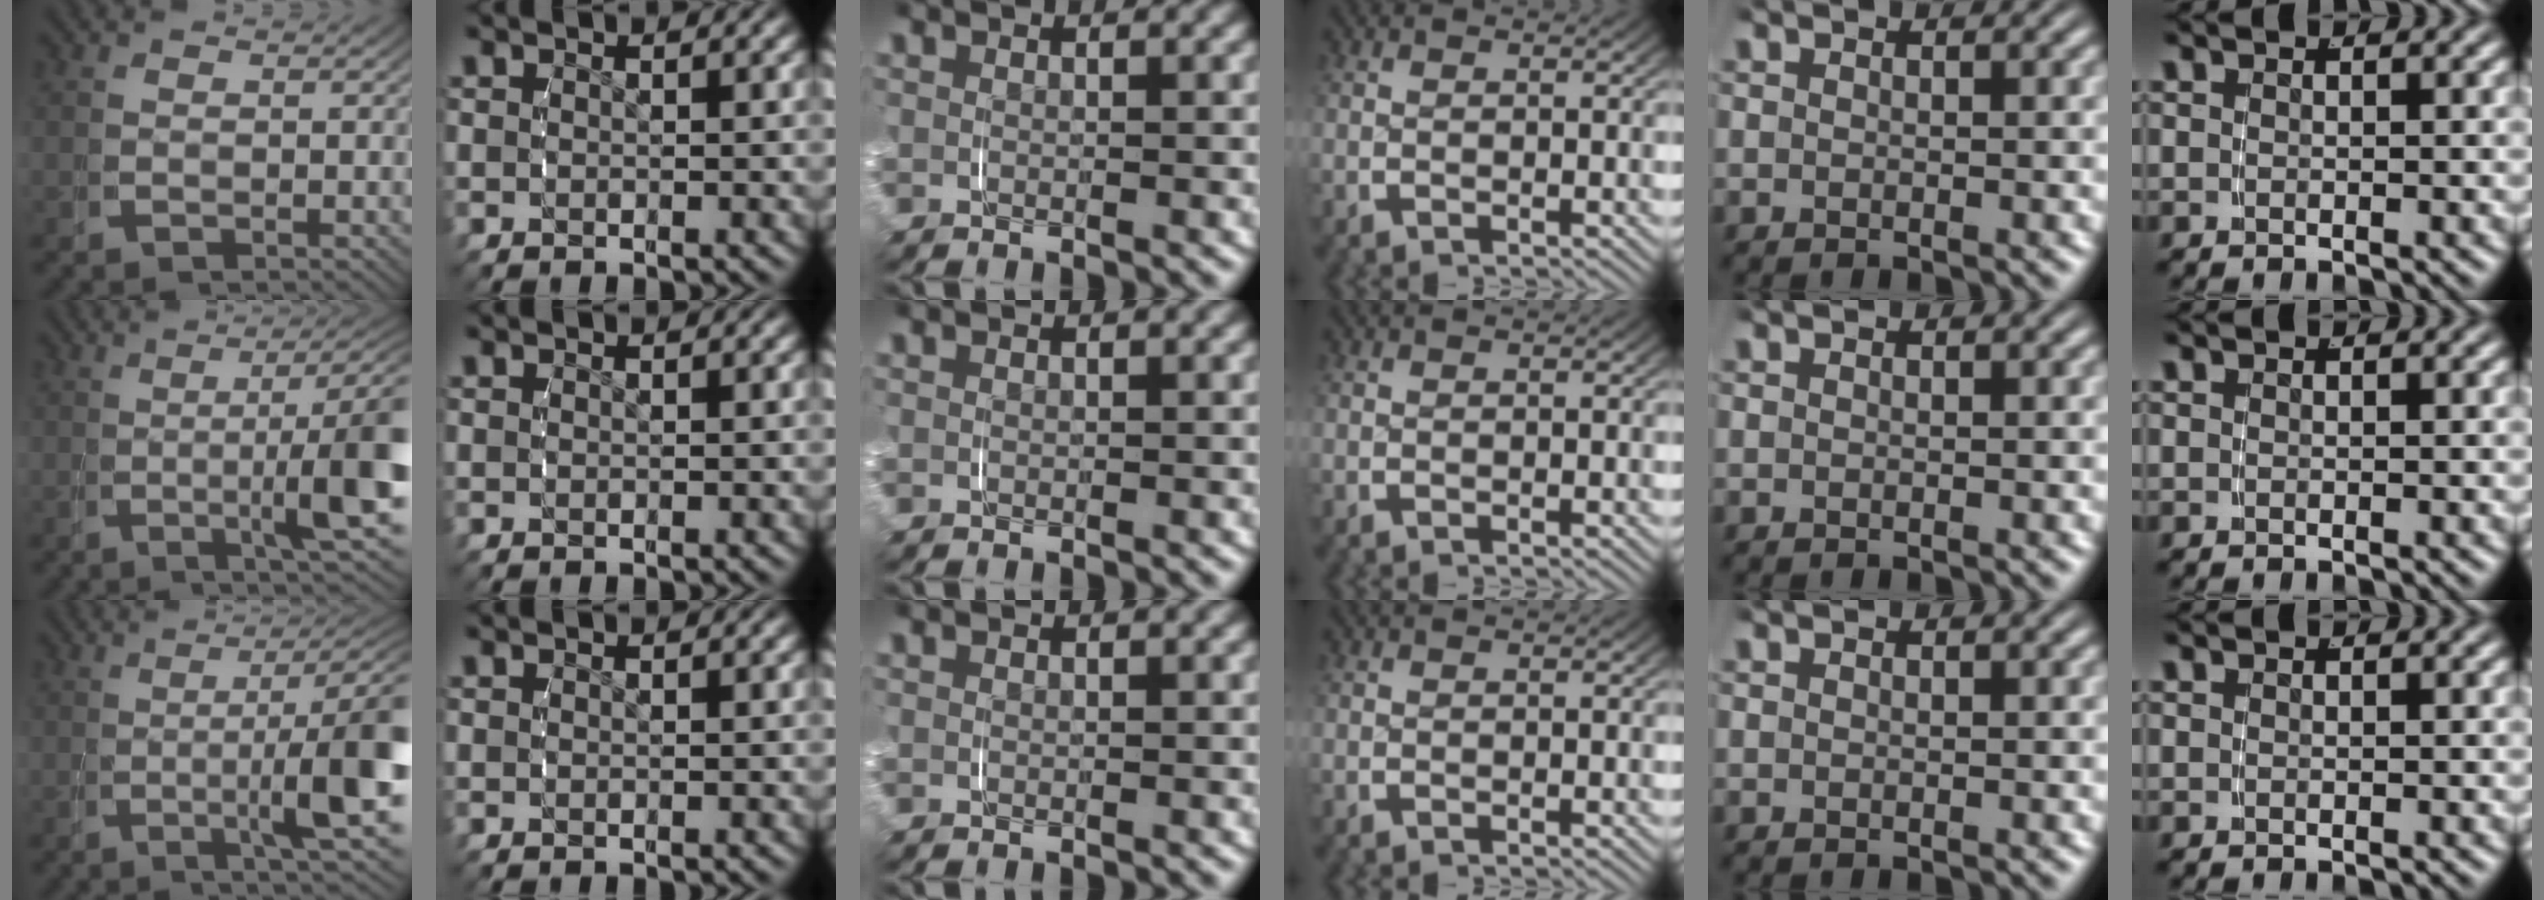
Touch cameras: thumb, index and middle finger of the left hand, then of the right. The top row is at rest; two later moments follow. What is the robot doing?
{"motion": "grasp_and_lifting", "object": "pencil case"}